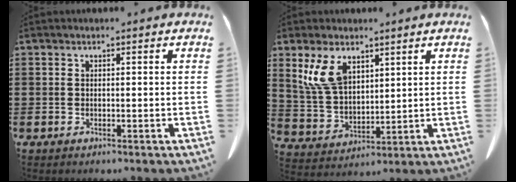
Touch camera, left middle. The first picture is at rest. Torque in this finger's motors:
{"motor_torque": [0.70, 0.24, 0.30, 0.16]}